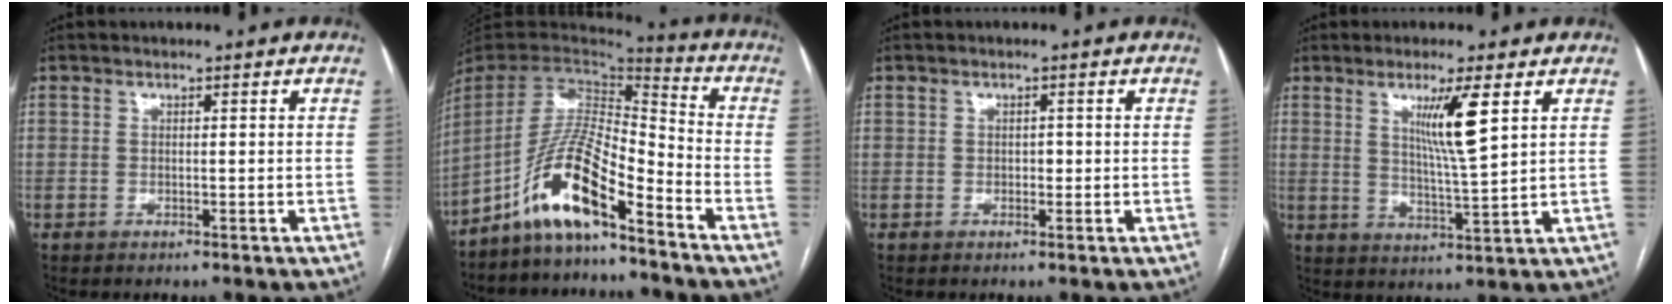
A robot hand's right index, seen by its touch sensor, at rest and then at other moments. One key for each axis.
{"total": 12.7, "fx": -8.5, "fy": 1.8, "fz": 9.2, "tx": -0.184, "ty": 0.013, "tz": -0.159}
{"total": 0.9, "fx": -0.1, "fy": 0.6, "fz": 0.6, "tx": -0.005, "ty": 0.003, "tz": -0.003}
{"total": 7.3, "fx": 3.0, "fy": -0.5, "fz": 6.6, "tx": -0.119, "ty": -0.016, "tz": 0.056}